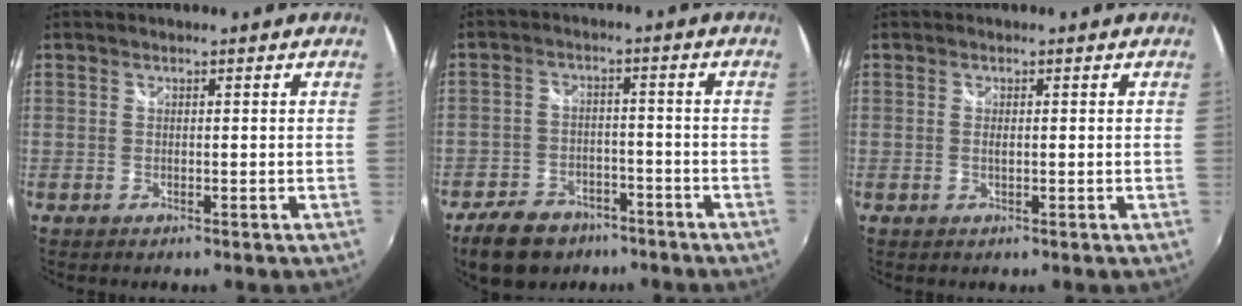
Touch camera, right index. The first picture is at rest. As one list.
[{"total": 11.9, "force": [-8.4, 7.0, 4.7], "torque": [-0.131, 0.009, -0.126]}, {"total": 0.7, "force": [0.0, 0.2, 0.7], "torque": [-0.014, 0.000, -0.001]}]